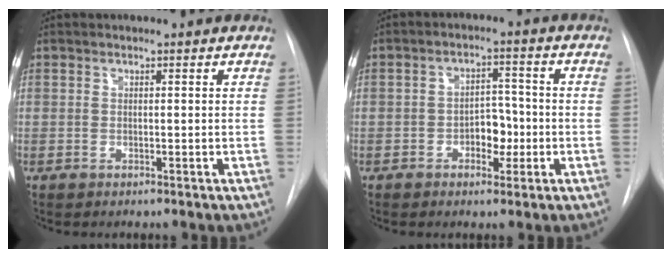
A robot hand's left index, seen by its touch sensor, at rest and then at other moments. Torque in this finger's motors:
{"motor_torque": [0.63, 0.06, 0.06, 0.03]}